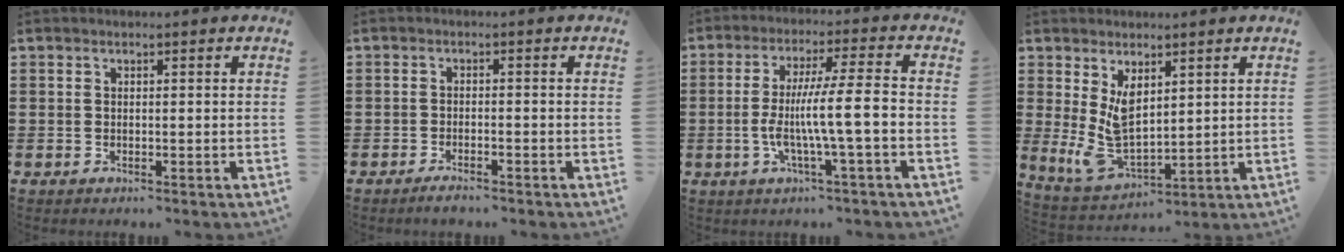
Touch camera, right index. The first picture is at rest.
{"total": 1.6, "force": [-1.5, 0.1, 0.6], "torque": [-0.012, -0.001, -0.028]}
{"total": 9.2, "force": [-2.0, 0.5, 8.9], "torque": [-0.154, 0.000, -0.041]}
{"total": 7.2, "force": [1.8, 4.1, 5.7], "torque": [-0.133, -0.010, 0.036]}